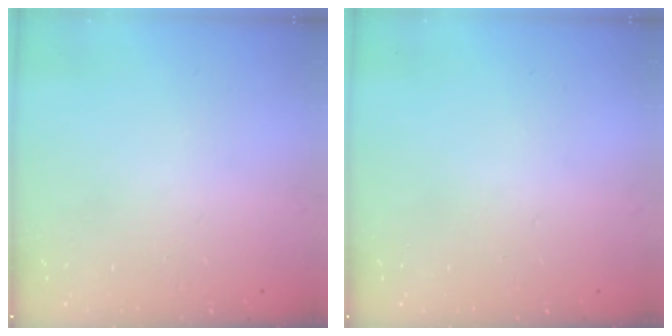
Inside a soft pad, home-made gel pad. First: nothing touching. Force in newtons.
{"total": 0.0}